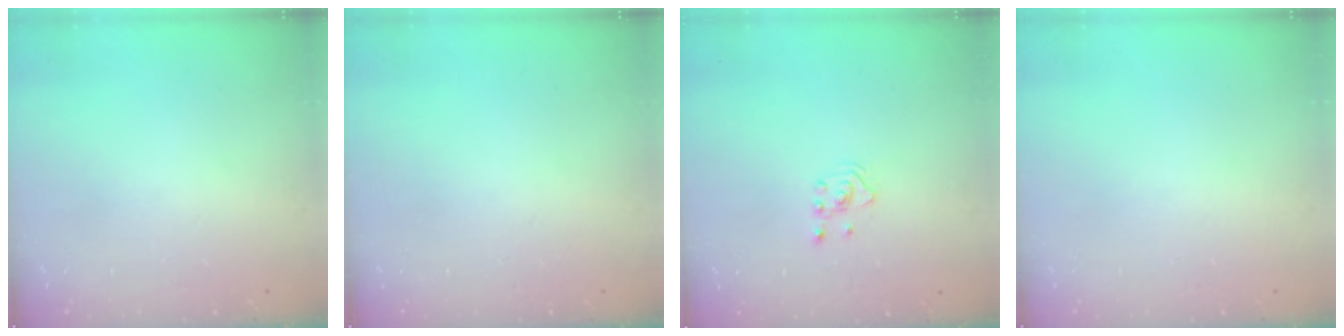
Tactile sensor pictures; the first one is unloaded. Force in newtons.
{"total": 0.0}
{"total": 2.0, "press": 2.0, "slide": 0.3}
{"total": 0.0}